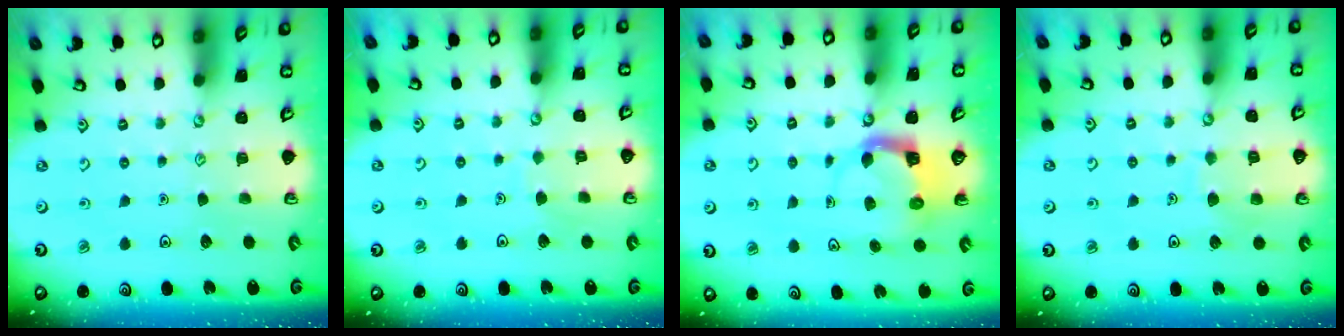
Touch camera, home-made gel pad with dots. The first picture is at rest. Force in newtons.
{"total": 3.5, "press": 3.5, "slide": 0.3}
{"total": 3.8, "press": 3.7, "slide": 0.6}
{"total": 6.4, "press": 6.3, "slide": 0.7}